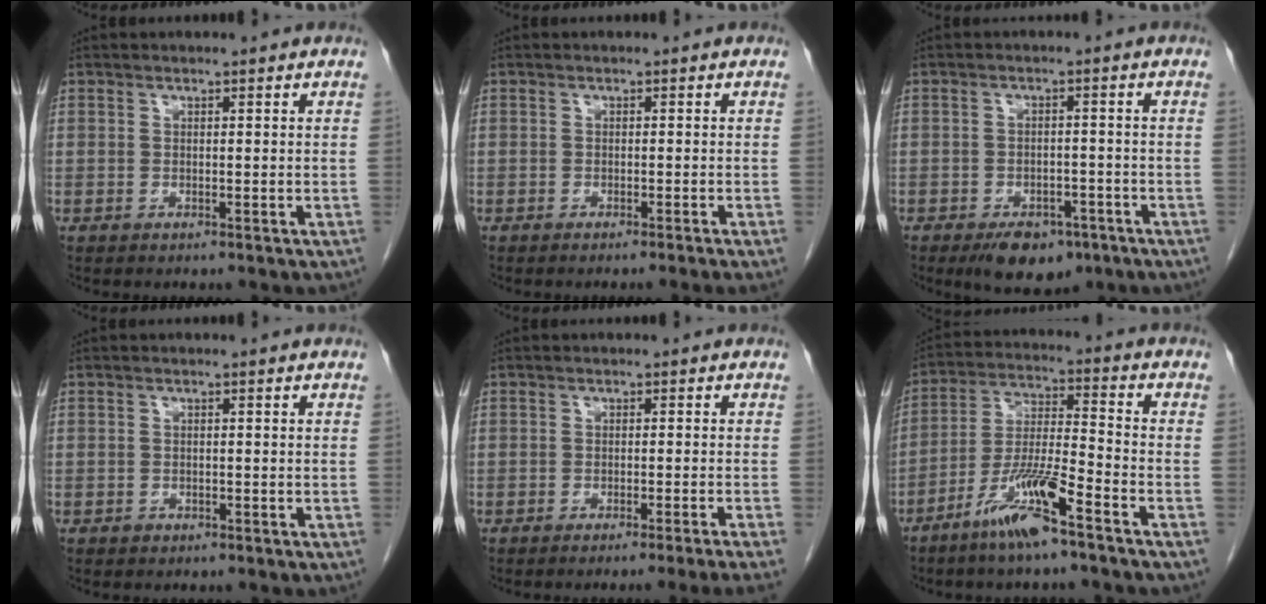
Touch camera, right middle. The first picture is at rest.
{"total": 2.3, "force": [-1.7, -0.8, 1.2], "torque": [-0.013, 0.006, -0.025]}
{"total": 7.3, "force": [-4.8, 3.8, 4.0], "torque": [-0.062, 0.000, -0.069]}
{"total": 0.7, "force": [-0.4, 0.5, 0.1], "torque": [-0.005, 0.002, -0.007]}
{"total": 5.8, "force": [-4.4, -2.0, 3.2], "torque": [-0.021, -0.004, -0.059]}
{"total": 10.4, "force": [-6.7, 0.4, 7.9], "torque": [-0.163, -0.015, -0.133]}